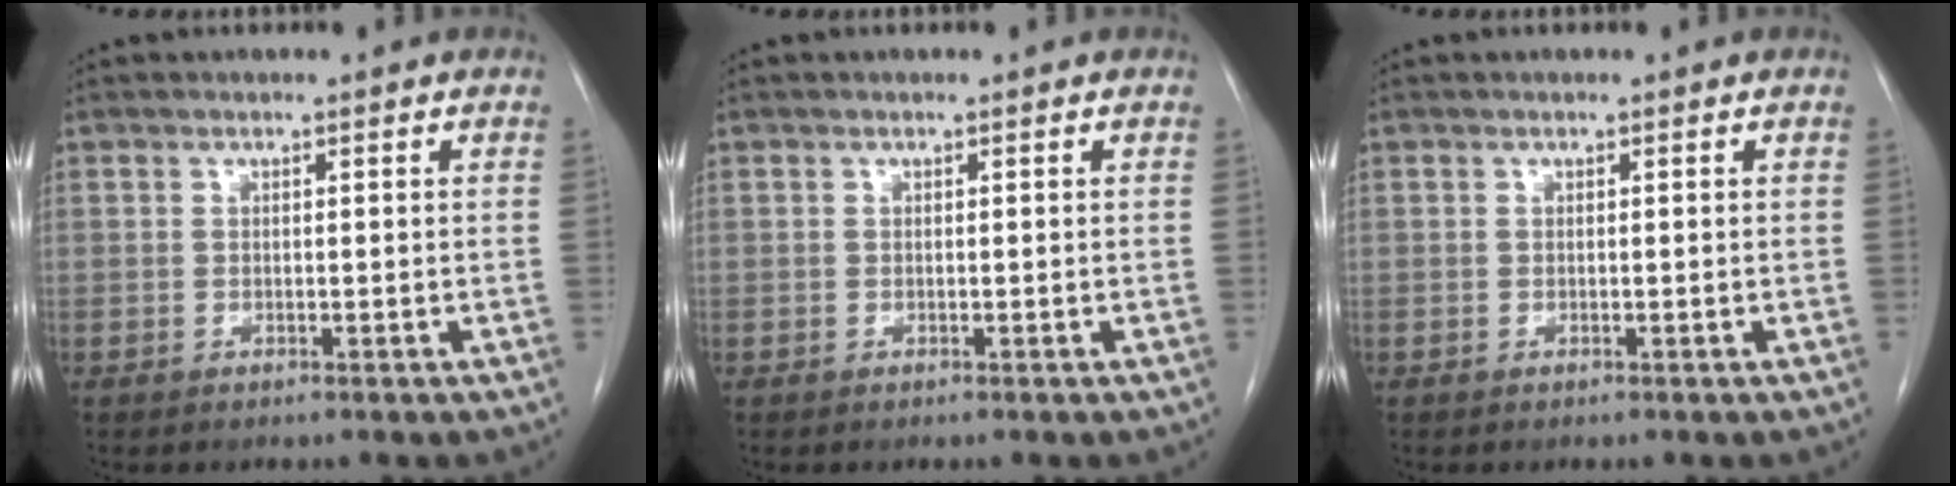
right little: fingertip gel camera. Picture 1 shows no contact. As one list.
[{"total": 0.0}, {"total": 0.0}]